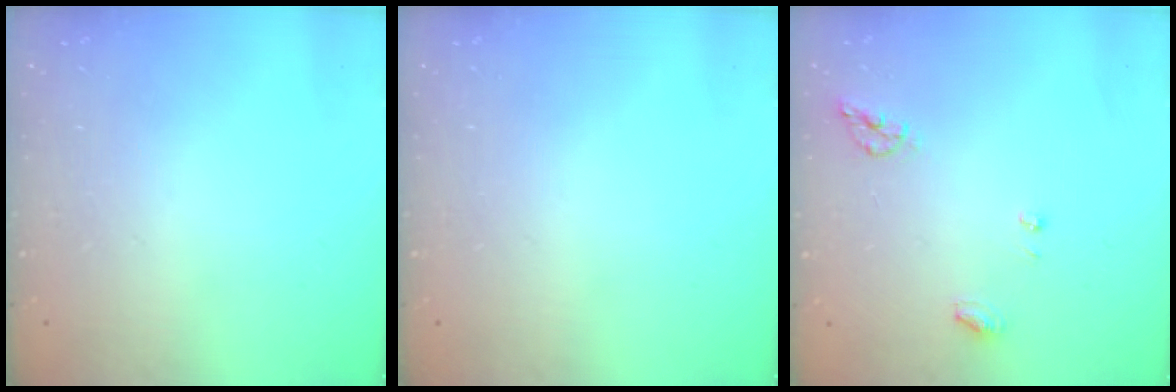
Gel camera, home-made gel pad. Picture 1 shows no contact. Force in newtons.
{"total": 0.0}
{"total": 6.7, "press": 6.7, "slide": 0.3}